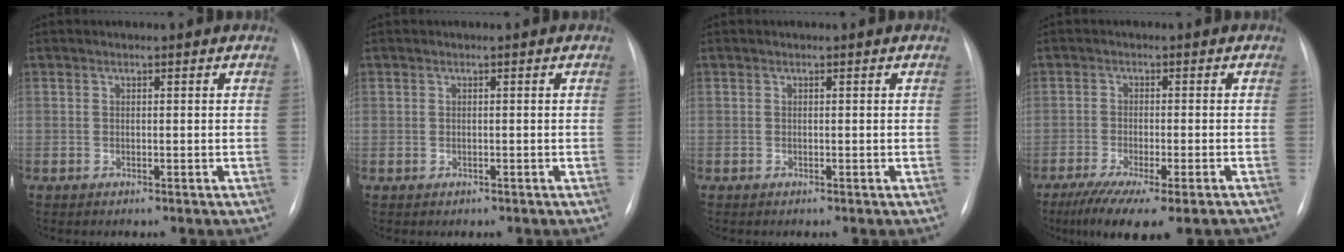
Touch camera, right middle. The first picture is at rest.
{"total": 0.8, "force": [-0.2, 0.8, 0.0], "torque": [0.002, 0.006, -0.005]}
{"total": 0.0}
{"total": 12.3, "force": [-9.5, 1.5, 7.7], "torque": [-0.112, -0.025, -0.145]}